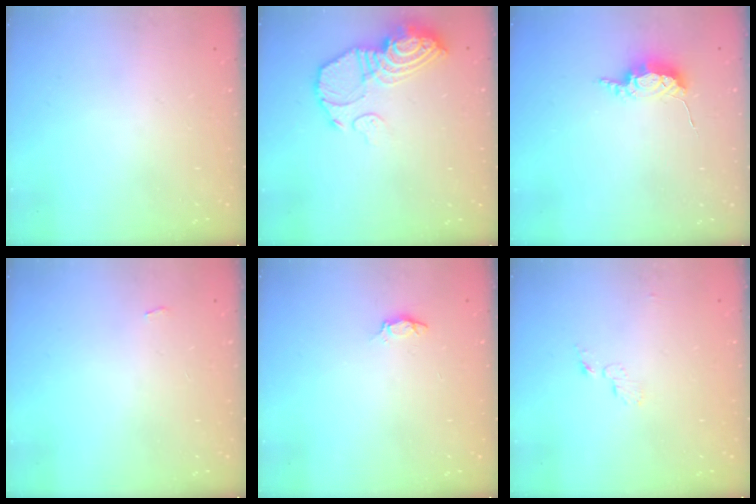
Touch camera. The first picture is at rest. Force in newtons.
{"total": 12.7, "press": 12.6, "slide": 1.1}
{"total": 6.3, "press": 6.2, "slide": 0.4}
{"total": 2.3, "press": 2.3, "slide": 0.3}
{"total": 3.1, "press": 3.1, "slide": 0.4}
{"total": 3.7, "press": 3.6, "slide": 0.4}